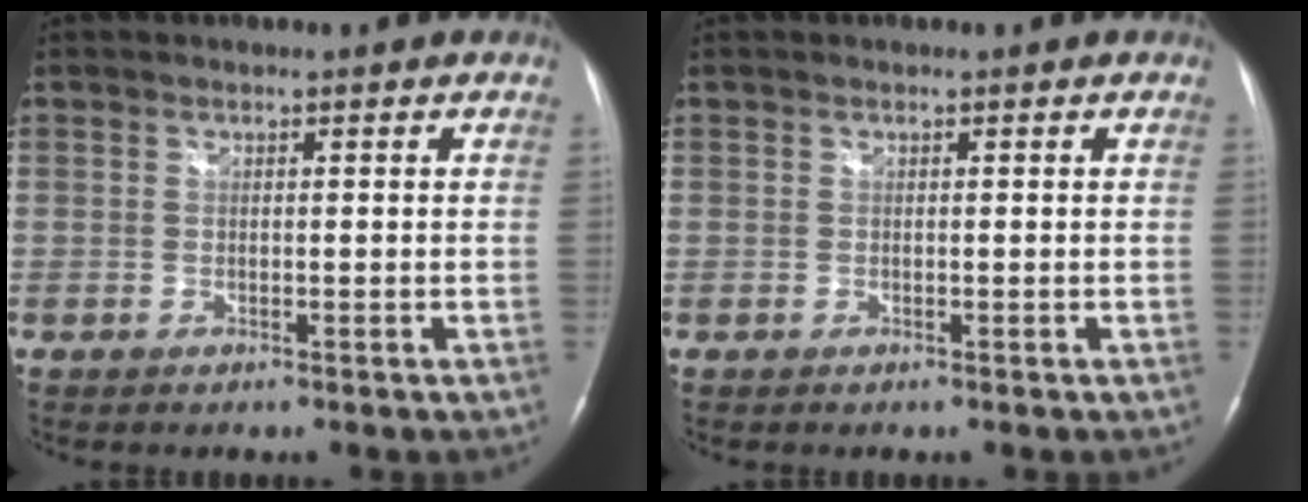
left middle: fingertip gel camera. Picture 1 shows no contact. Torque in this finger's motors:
{"motor_torque": [0.00, 0.00, 0.00, 0.00]}